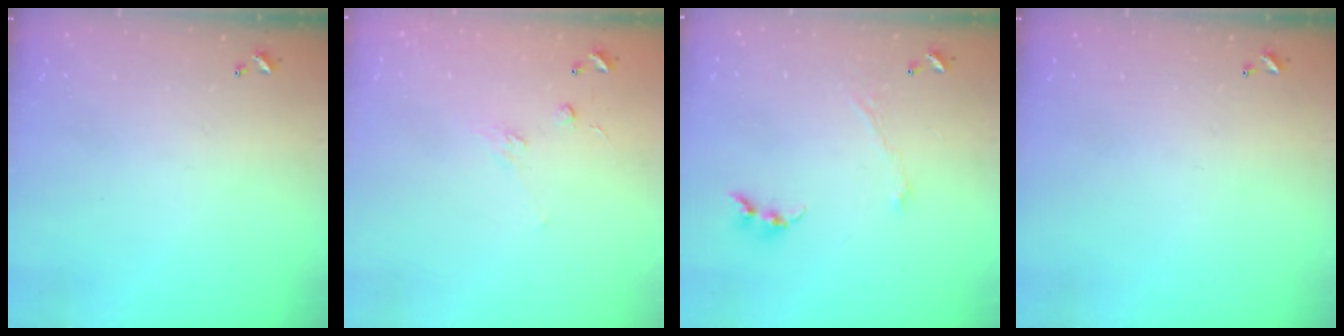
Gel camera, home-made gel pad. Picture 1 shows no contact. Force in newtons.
{"total": 2.5, "press": 2.3, "slide": 1.0}
{"total": 1.1, "press": 1.0, "slide": 0.6}
{"total": 0.0}